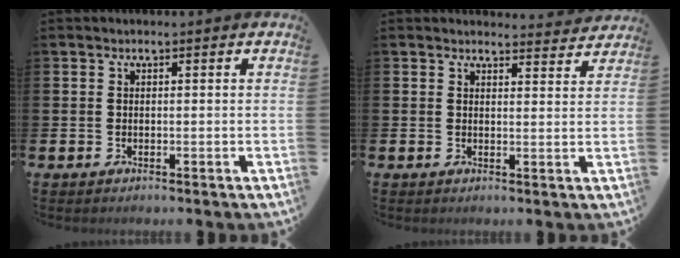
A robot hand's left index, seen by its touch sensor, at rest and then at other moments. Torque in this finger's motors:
{"motor_torque": [0.86, -1.28, 0.17, 0.00]}